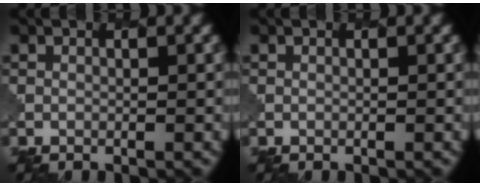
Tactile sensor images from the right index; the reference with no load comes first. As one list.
[{"total": 0.0}]